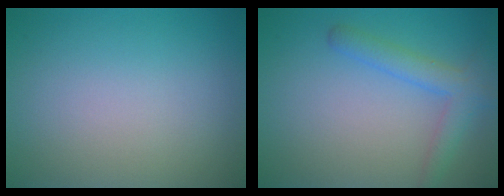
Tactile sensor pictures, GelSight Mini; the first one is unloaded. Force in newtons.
{"total": 2.7, "press": 2.7, "slide": 0.1}